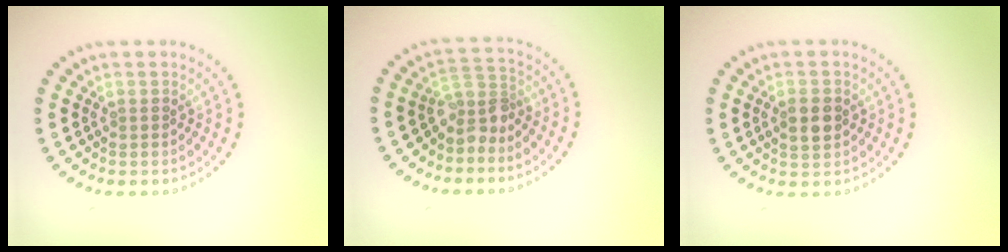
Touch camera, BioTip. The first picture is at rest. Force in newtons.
{"total": 2.6, "press": 1.9, "slide": 1.8}
{"total": 2.4, "press": 2.4, "slide": 0.1}